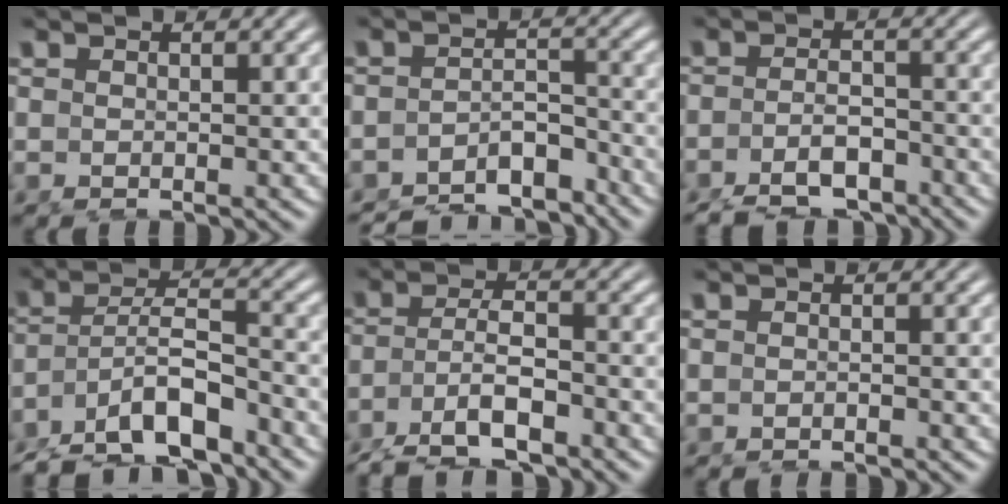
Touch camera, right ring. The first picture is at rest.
{"total": 7.5, "force": [-6.9, 2.1, 2.1], "torque": [-0.009, -0.011, -0.111]}
{"total": 7.1, "force": [-6.1, 2.5, 2.5], "torque": [-0.024, -0.010, -0.096]}
{"total": 8.2, "force": [-4.9, 4.8, 4.5], "torque": [-0.089, -0.030, -0.073]}
{"total": 5.5, "force": [-3.5, 2.4, 3.5], "torque": [-0.071, -0.029, -0.044]}
{"total": 0.7, "force": [-0.7, -0.2, 0.1], "torque": [0.002, 0.008, -0.018]}